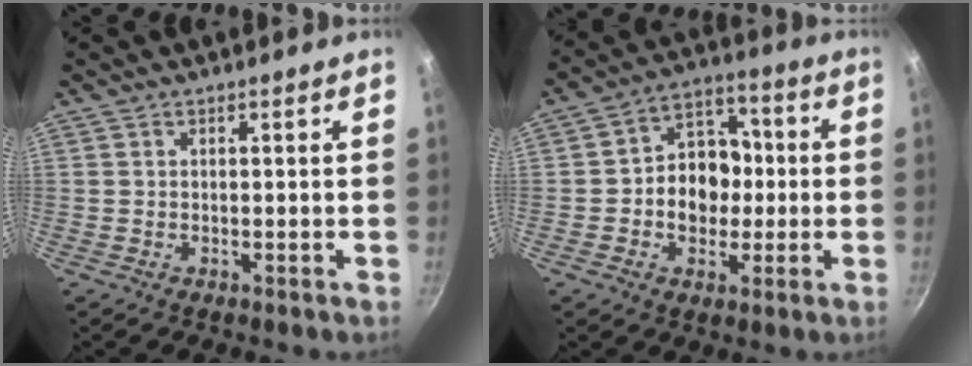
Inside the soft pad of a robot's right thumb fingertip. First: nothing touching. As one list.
[{"total": 12.1, "force": [-0.8, 9.8, 7.0], "torque": [-0.059, 0.026, -0.025]}]